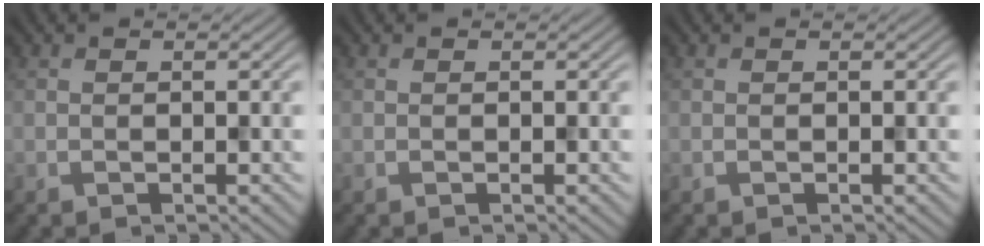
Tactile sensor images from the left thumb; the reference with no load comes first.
{"total": 0.0}
{"total": 0.0}